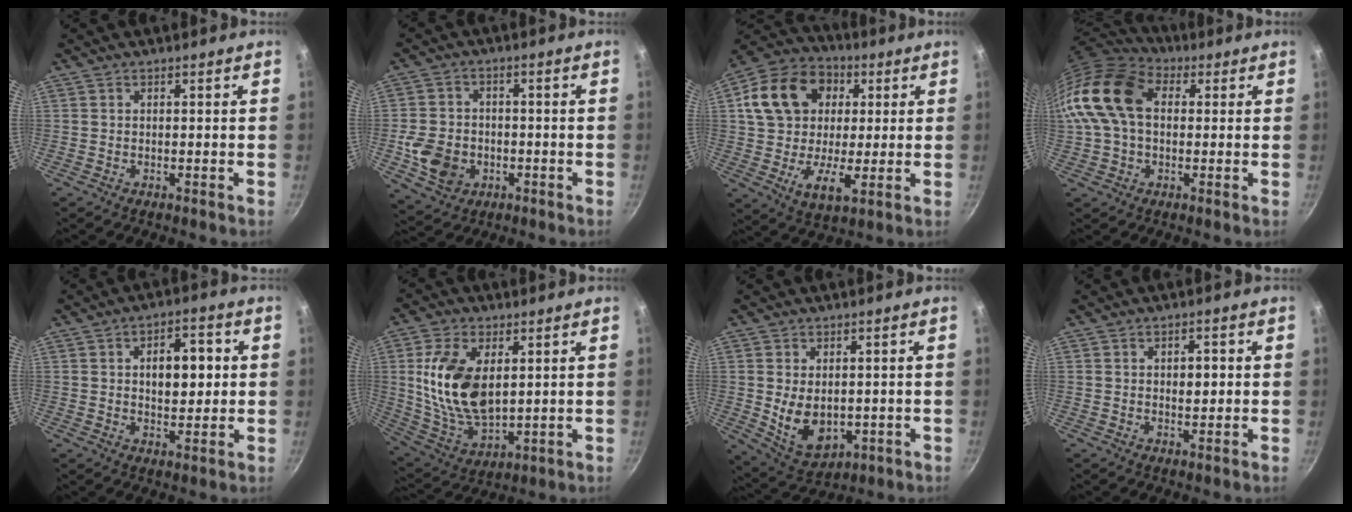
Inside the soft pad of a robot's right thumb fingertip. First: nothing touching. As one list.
[{"total": 9.5, "force": [-2.4, 7.7, 5.1], "torque": [-0.083, 0.015, -0.036]}, {"total": 19.2, "force": [4.3, 14.4, 11.9], "torque": [-0.187, 0.018, 0.064]}, {"total": 16.8, "force": [2.0, 11.6, 12.0], "torque": [-0.220, 0.031, 0.019]}, {"total": 9.0, "force": [1.3, 5.2, 7.3], "torque": [-0.071, 0.005, 0.018]}, {"total": 16.6, "force": [3.2, 9.6, 13.2], "torque": [-0.239, -0.023, 0.074]}, {"total": 9.4, "force": [-0.2, 6.4, 6.9], "torque": [-0.103, -0.015, 0.024]}, {"total": 3.4, "force": [0.4, 1.9, 2.7], "torque": [-0.027, 0.002, 0.005]}]